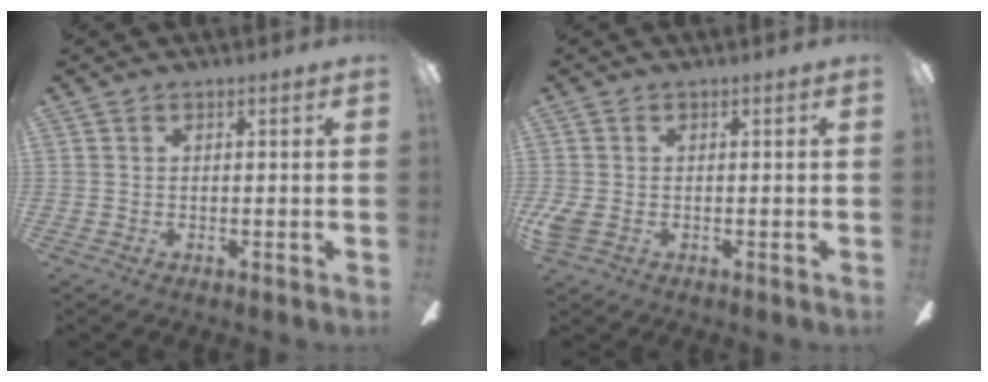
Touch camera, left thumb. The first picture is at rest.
{"total": 3.3, "force": [-0.7, 2.2, 2.4], "torque": [-0.061, 0.000, -0.017]}